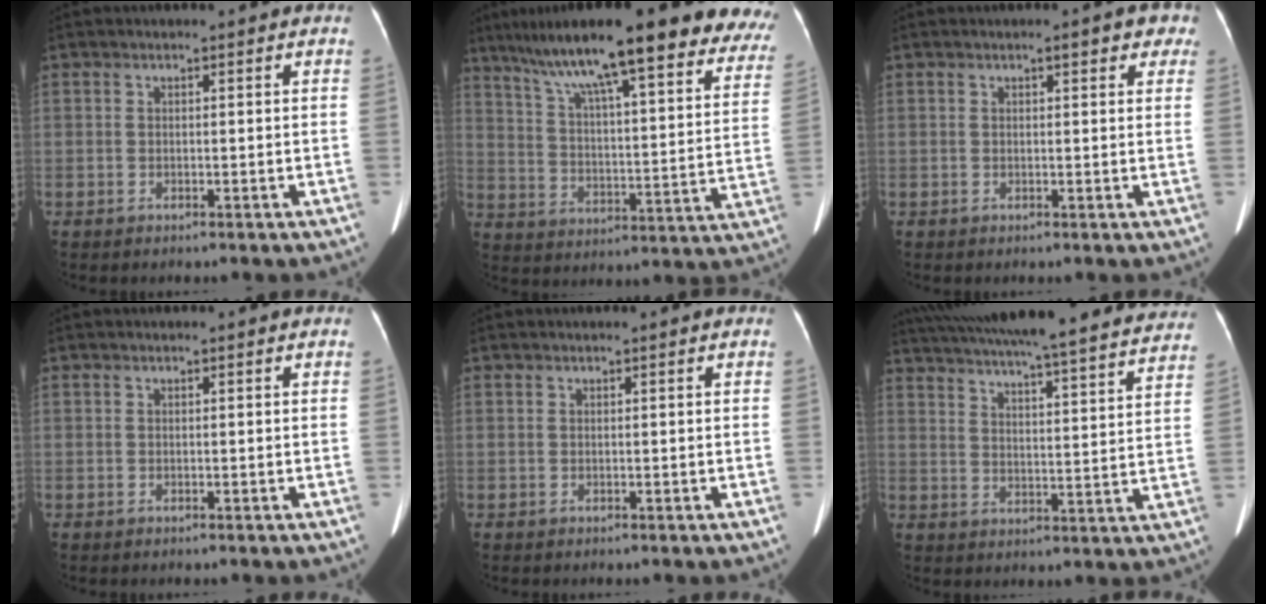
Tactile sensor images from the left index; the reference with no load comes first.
{"total": 30.3, "force": [24.0, 4.2, 18.1], "torque": [-0.236, -0.004, 0.316]}
{"total": 3.5, "force": [2.1, 1.4, 2.5], "torque": [-0.015, 0.013, 0.018]}
{"total": 0.0}
{"total": 0.0}
{"total": 34.3, "force": [30.9, 3.6, 14.5], "torque": [-0.248, -0.043, 0.388]}